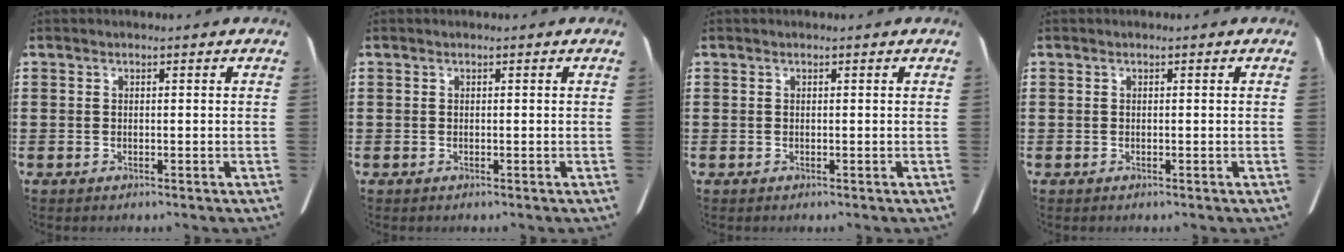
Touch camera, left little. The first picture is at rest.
{"total": 0.0}
{"total": 0.0}
{"total": 0.0}